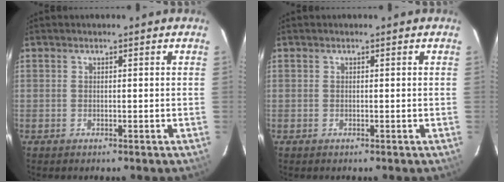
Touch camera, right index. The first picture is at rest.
{"total": 0.0}